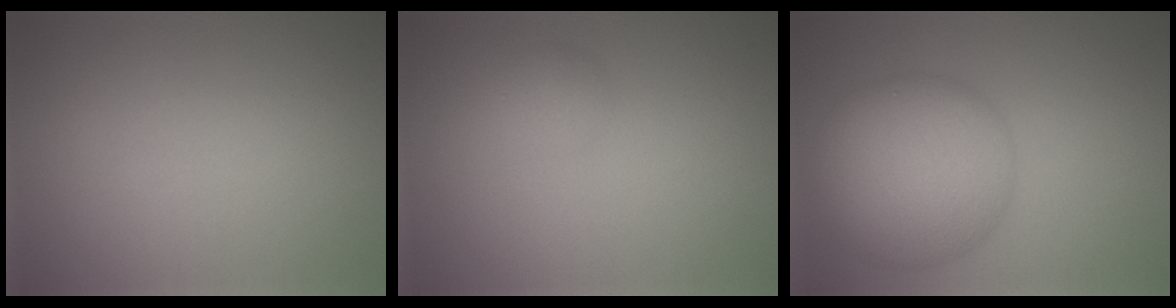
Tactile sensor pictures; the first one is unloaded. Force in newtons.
{"total": 1.2, "press": 1.2, "slide": 0.1}
{"total": 9.6, "press": 9.6, "slide": 0.5}